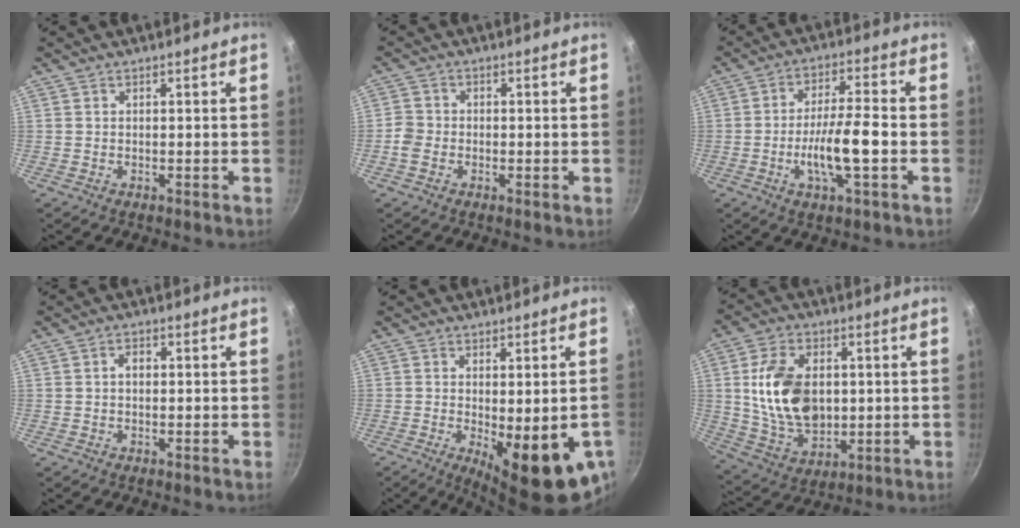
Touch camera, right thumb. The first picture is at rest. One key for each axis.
{"total": 3.1, "fx": -1.3, "fy": 2.4, "fz": 1.4, "tx": -0.027, "ty": 0.016, "tz": -0.030}
{"total": 10.5, "fx": -2.8, "fy": 2.5, "fz": 9.8, "tx": -0.174, "ty": 0.021, "tz": -0.050}
{"total": 2.0, "fx": 0.1, "fy": 1.4, "fz": 1.4, "tx": -0.017, "ty": 0.008, "tz": 0.000}
{"total": 14.5, "fx": -3.8, "fy": 4.6, "fz": 13.2, "tx": -0.157, "ty": -0.021, "tz": -0.035}
{"total": 16.4, "fx": 1.7, "fy": 10.9, "fz": 12.1, "tx": -0.201, "ty": -0.008, "tz": 0.039}